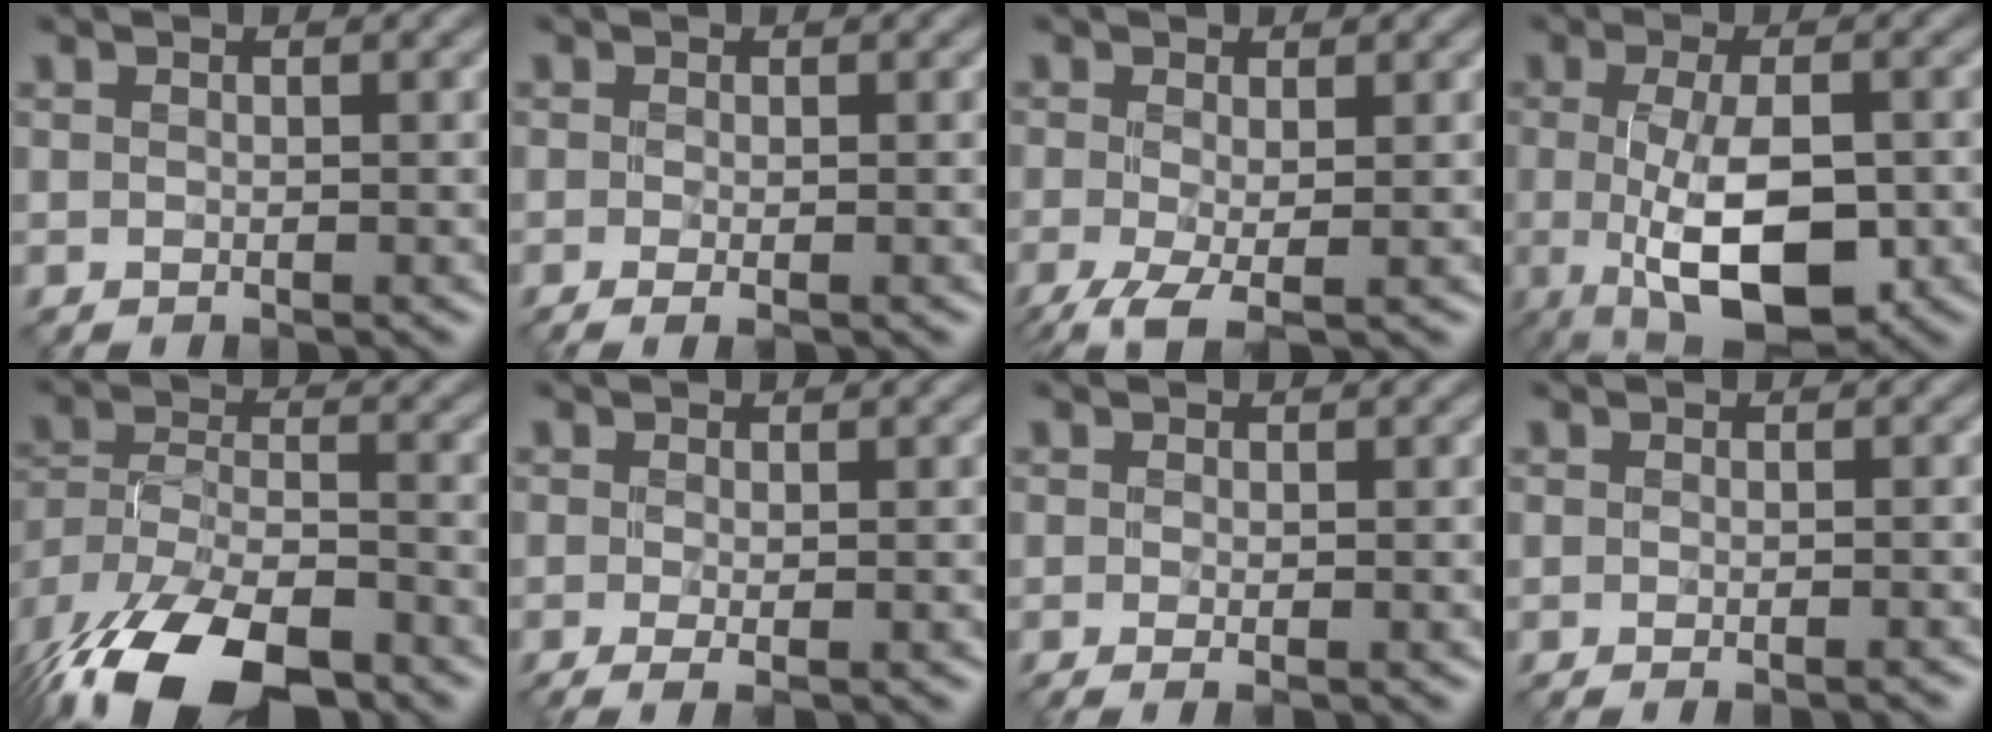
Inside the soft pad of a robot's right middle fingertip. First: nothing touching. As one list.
[{"total": 1.2, "force": [-0.5, 0.3, 1.1], "torque": [-0.027, -0.009, -0.009]}, {"total": 3.7, "force": [-1.6, 1.4, 3.0], "torque": [-0.080, -0.008, -0.032]}, {"total": 7.9, "force": [-1.6, 3.0, 7.2], "torque": [-0.137, -0.015, -0.022]}, {"total": 15.3, "force": [-11.1, 6.7, 8.1], "torque": [-0.156, -0.035, -0.169]}, {"total": 1.7, "force": [-0.7, 0.4, 1.5], "torque": [-0.037, -0.010, -0.014]}, {"total": 0.9, "force": [-0.4, 0.2, 0.8], "torque": [-0.020, -0.007, -0.007]}, {"total": 1.2, "force": [-0.8, 0.1, 0.9], "torque": [-0.012, -0.006, -0.009]}]